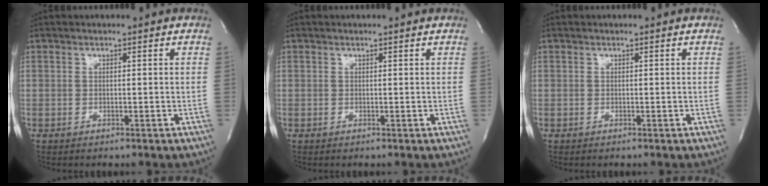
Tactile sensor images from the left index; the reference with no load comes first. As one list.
[{"total": 1.0, "force": [1.0, -0.1, 0.2], "torque": [-0.011, 0.002, 0.011]}, {"total": 0.0}]